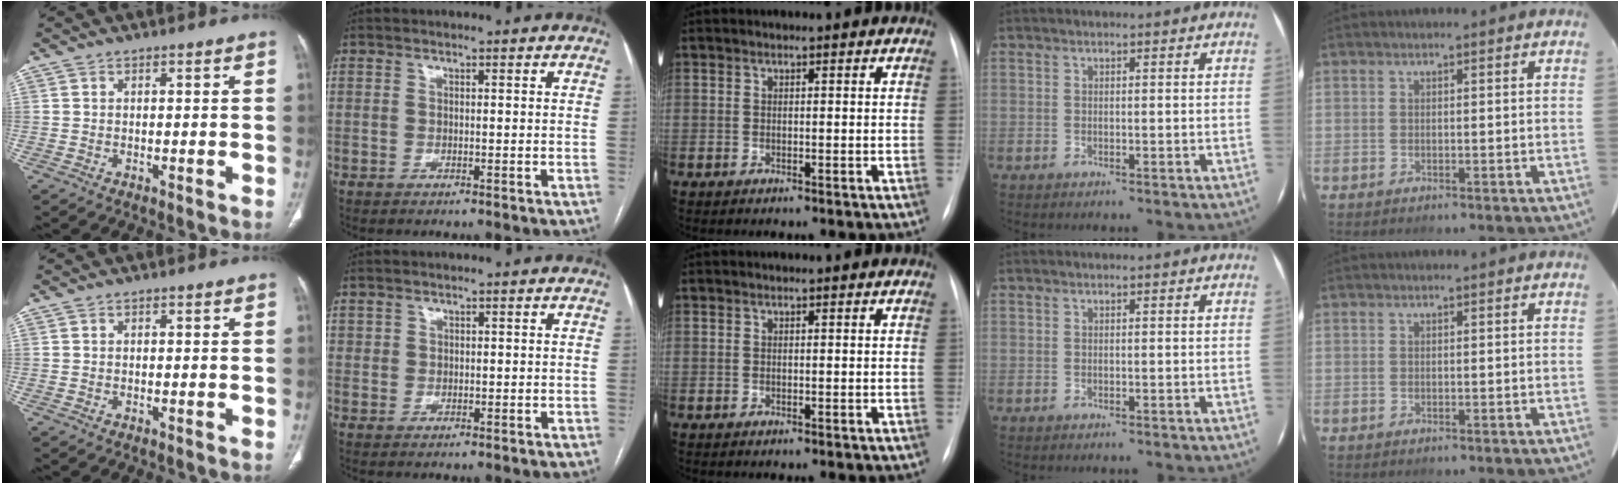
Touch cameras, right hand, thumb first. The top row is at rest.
{"index": {"total": 1.2, "force": [0.7, 1.0, 0.2], "torque": [0.007, 0.000, 0.009]}}